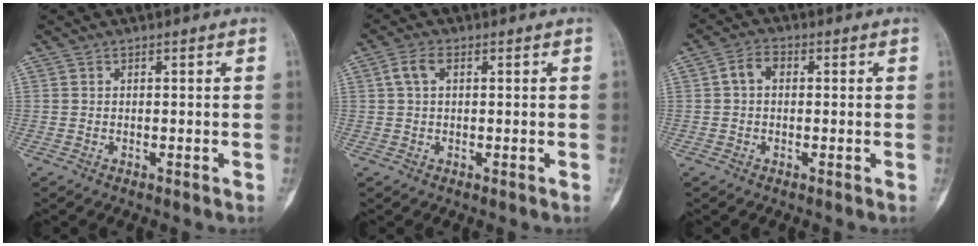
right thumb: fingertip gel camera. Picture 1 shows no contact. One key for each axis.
{"total": 3.1, "fx": 0.8, "fy": 1.7, "fz": 2.5, "tx": -0.055, "ty": 0.011, "tz": 0.015}
{"total": 3.4, "fx": 0.3, "fy": 2.4, "fz": 2.5, "tx": -0.040, "ty": 0.014, "tz": 0.000}